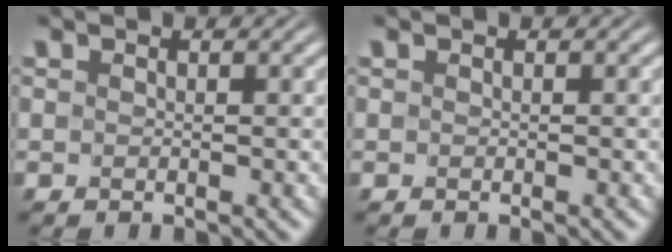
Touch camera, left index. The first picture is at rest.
{"total": 0.0}